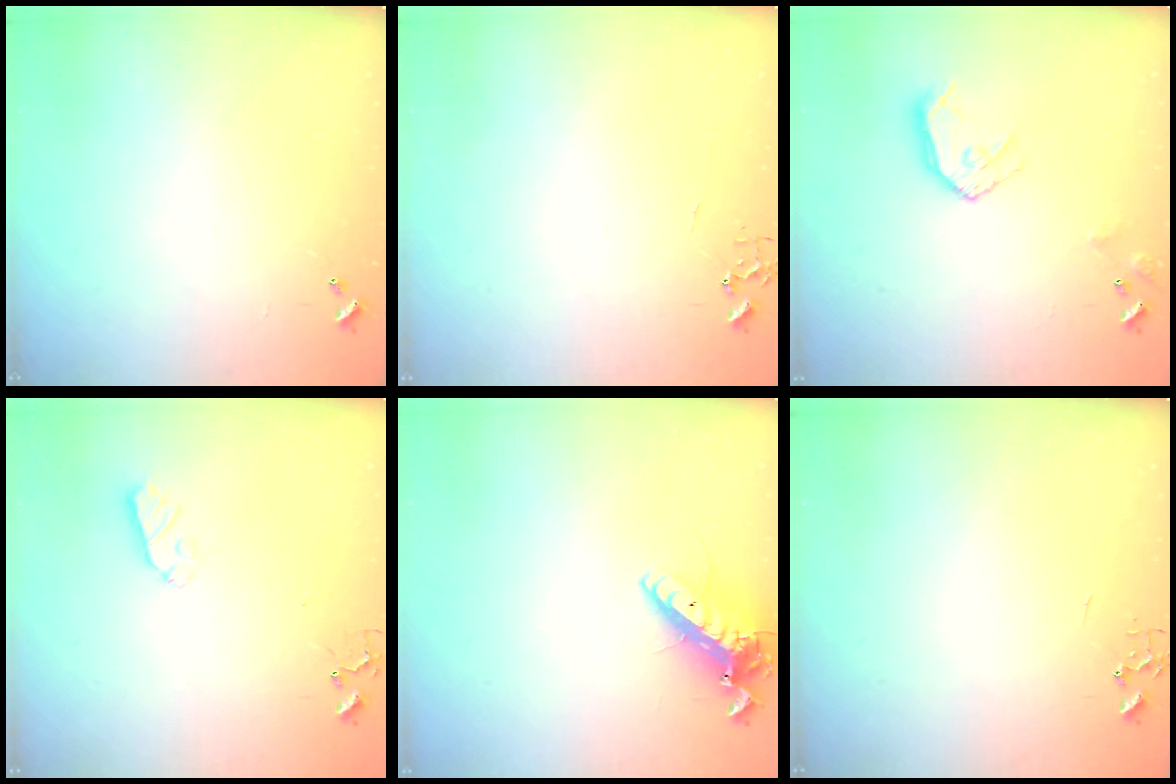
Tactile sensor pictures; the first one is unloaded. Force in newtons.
{"total": 0.0}
{"total": 11.7, "press": 11.6, "slide": 1.2}
{"total": 6.6, "press": 6.6, "slide": 0.2}
{"total": 14.3, "press": 14.0, "slide": 2.8}
{"total": 0.0}